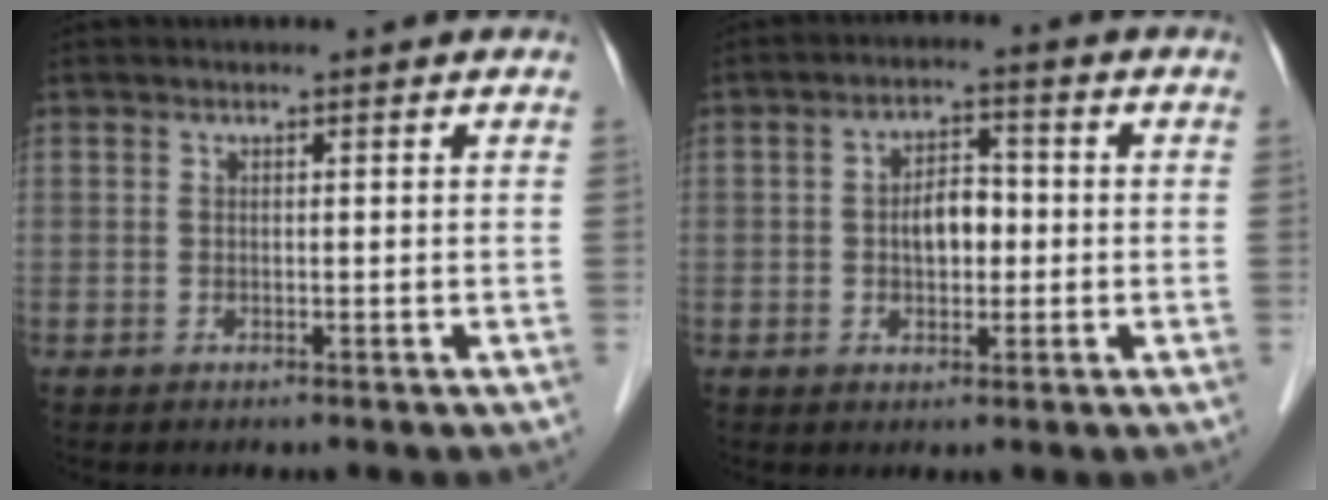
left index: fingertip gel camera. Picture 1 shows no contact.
{"total": 4.7, "force": [-0.5, 2.7, 3.8], "torque": [-0.067, 0.011, -0.009]}